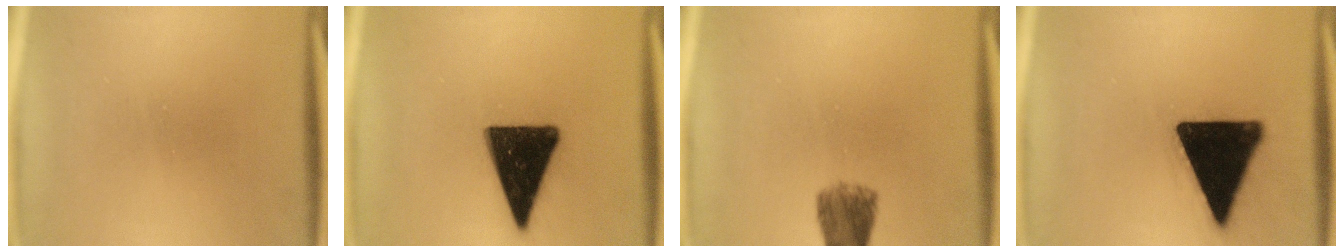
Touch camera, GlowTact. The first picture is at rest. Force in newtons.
{"total": 15.8}
{"total": 5.3}
{"total": 19.8}